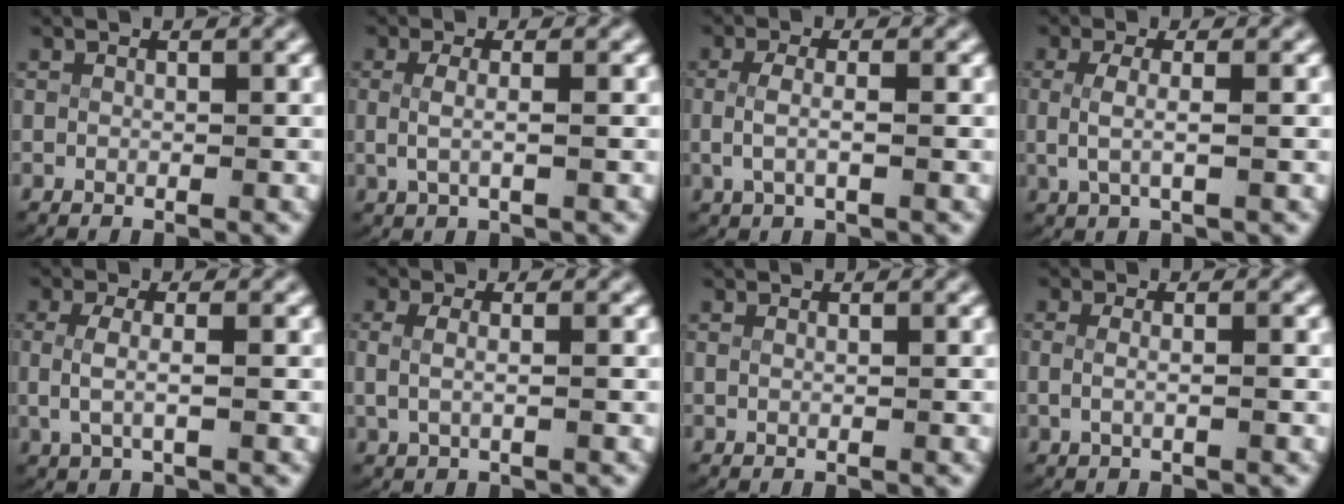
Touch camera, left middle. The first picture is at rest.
{"total": 2.3, "force": [0.0, 0.7, 2.1], "torque": [-0.055, -0.008, 0.006]}
{"total": 2.6, "force": [-0.3, 1.1, 2.3], "torque": [-0.060, -0.009, -0.001]}
{"total": 2.8, "force": [0.1, 0.9, 2.6], "torque": [-0.067, -0.007, 0.009]}
{"total": 2.9, "force": [-0.1, 1.2, 2.6], "torque": [-0.068, -0.008, 0.005]}
{"total": 2.5, "force": [0.1, 1.4, 2.0], "torque": [-0.056, -0.004, 0.005]}
{"total": 0.0}
{"total": 1.6, "force": [-0.4, 0.5, 1.4], "torque": [-0.043, -0.009, -0.003]}